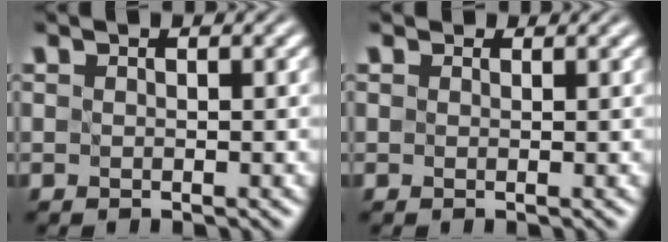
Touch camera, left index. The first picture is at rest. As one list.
[{"total": 0.6, "force": [0.4, 0.4, 0.2], "torque": [-0.004, -0.002, -0.001]}]